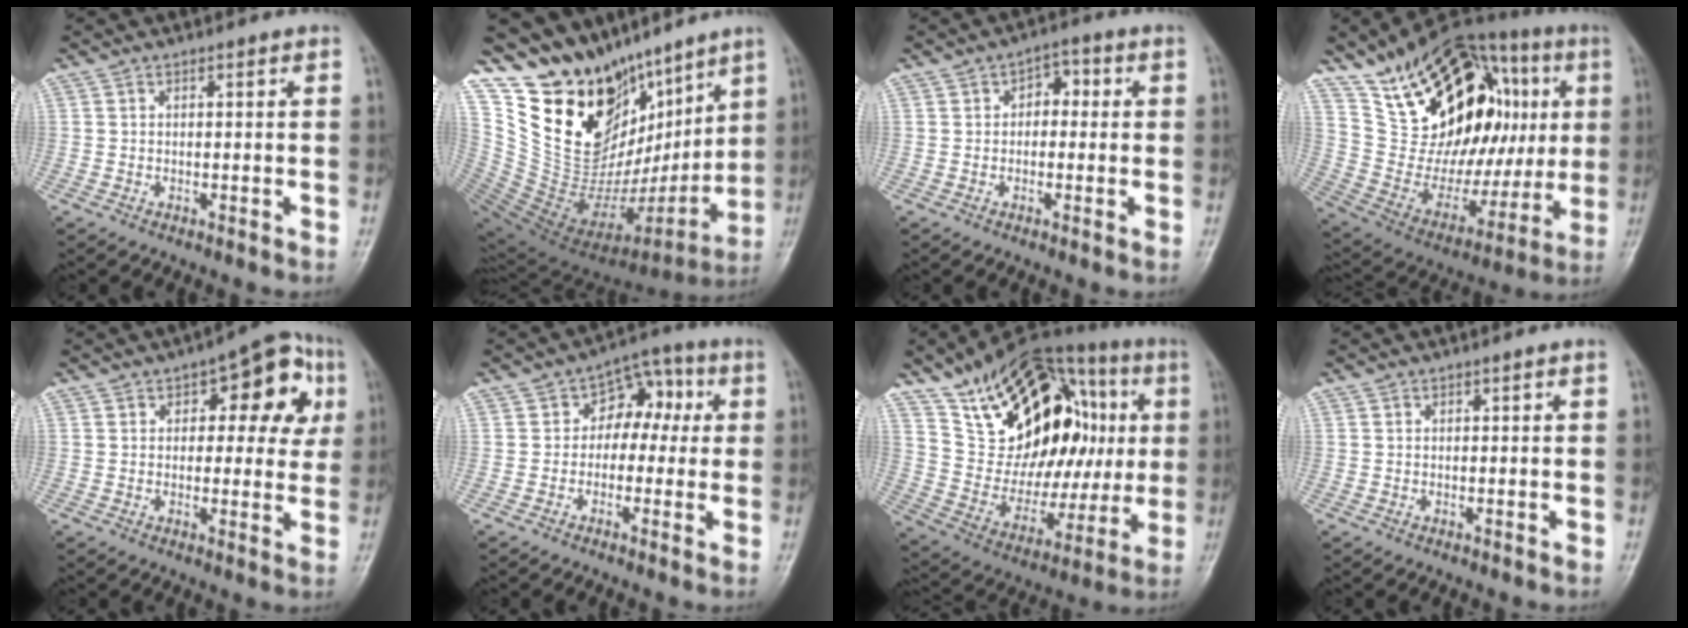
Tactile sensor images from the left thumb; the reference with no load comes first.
{"total": 25.4, "force": [15.5, 14.7, 13.8], "torque": [-0.178, -0.068, 0.282]}
{"total": 4.0, "force": [0.4, 2.9, 2.7], "torque": [-0.012, 0.015, -0.004]}
{"total": 31.5, "force": [9.4, 18.1, 24.0], "torque": [-0.328, 0.020, 0.171]}
{"total": 12.6, "force": [4.1, 6.7, 9.8], "torque": [-0.068, 0.013, 0.045]}
{"total": 7.9, "force": [0.7, 5.9, 5.2], "torque": [-0.022, 0.027, -0.004]}
{"total": 30.3, "force": [8.1, 17.9, 23.0], "torque": [-0.303, 0.022, 0.146]}
{"total": 0.0}